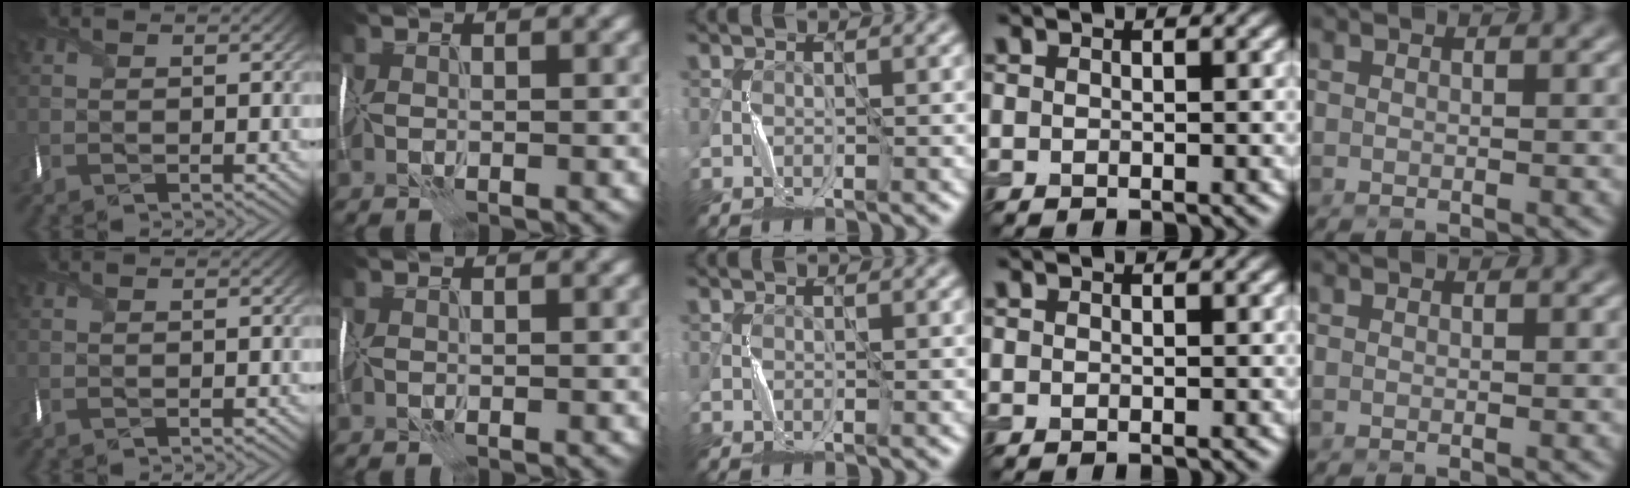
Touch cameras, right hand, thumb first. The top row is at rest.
{}